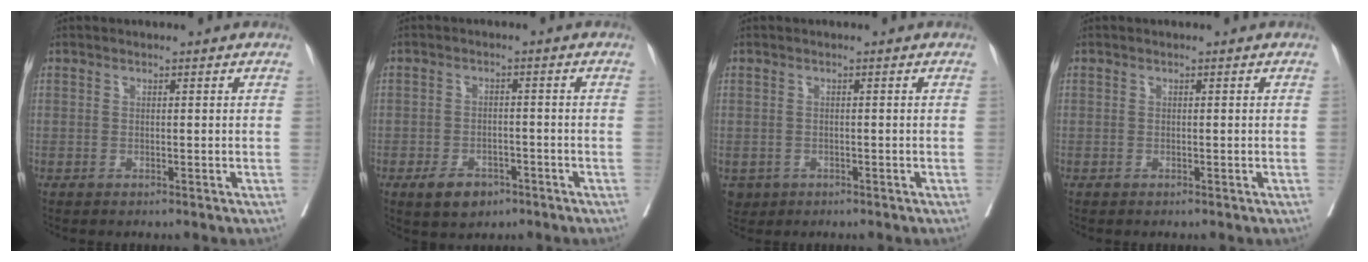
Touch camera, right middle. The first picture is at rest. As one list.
[{"total": 4.7, "force": [-2.9, 2.7, 2.5], "torque": [-0.041, 0.002, -0.041]}, {"total": 1.8, "force": [-0.9, 1.5, 0.3], "torque": [-0.005, 0.002, -0.012]}, {"total": 0.0}]